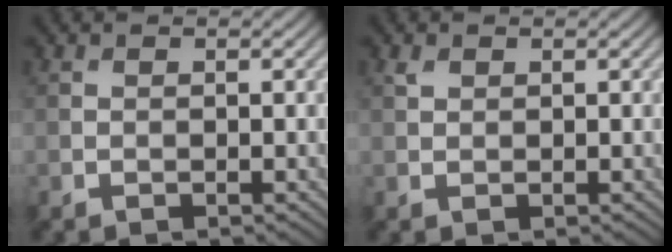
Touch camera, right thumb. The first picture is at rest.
{"total": 0.9, "force": [0.6, 0.5, 0.4], "torque": [-0.011, 0.000, 0.013]}